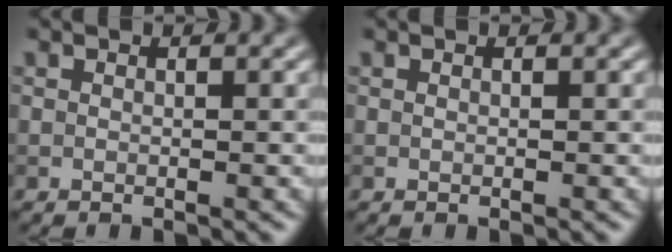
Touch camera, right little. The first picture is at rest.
{"total": 0.0}